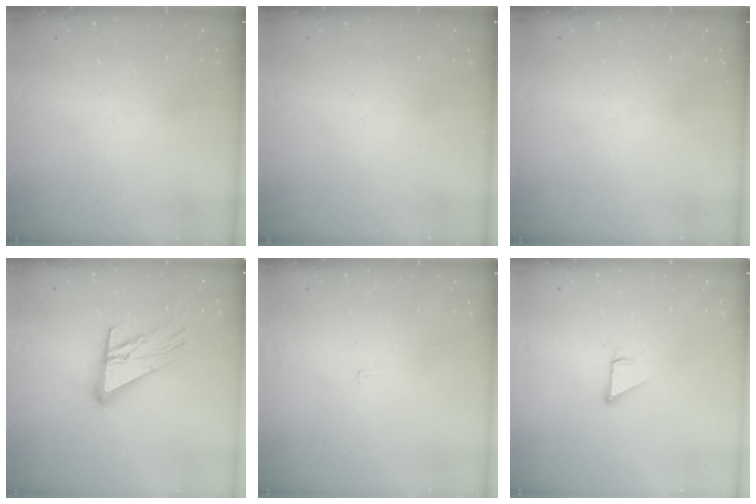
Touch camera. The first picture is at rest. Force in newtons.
{"total": 0.0}
{"total": 0.0}
{"total": 14.6, "press": 14.5, "slide": 1.4}
{"total": 2.2, "press": 2.2, "slide": 0.1}
{"total": 1.6, "press": 1.6, "slide": 0.2}